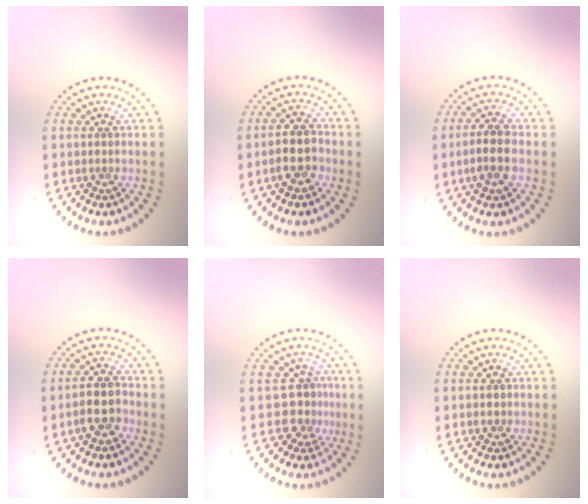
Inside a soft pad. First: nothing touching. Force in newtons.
{"total": 2.8, "press": 2.7, "slide": 0.9}
{"total": 2.8, "press": 2.7, "slide": 0.7}
{"total": 2.8, "press": 2.7, "slide": 0.9}
{"total": 2.4, "press": 1.8, "slide": 1.7}
{"total": 0.9, "press": 0.9, "slide": 0.1}